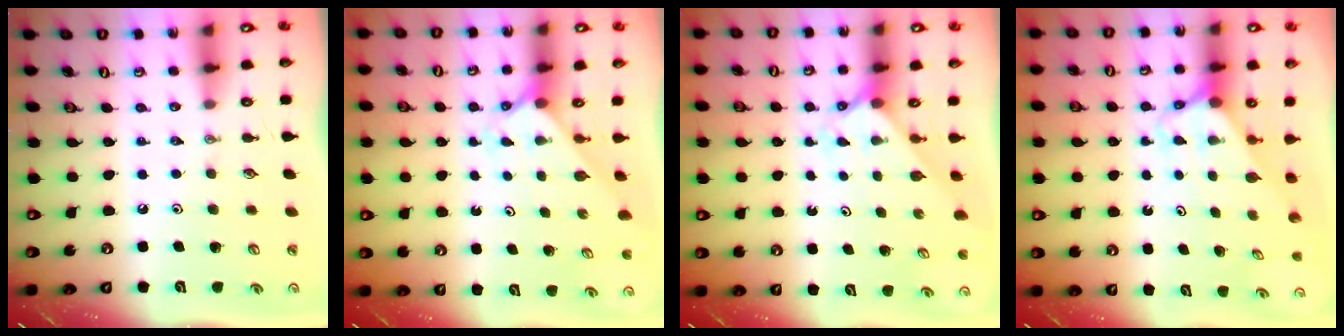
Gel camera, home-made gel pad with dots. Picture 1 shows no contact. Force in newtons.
{"total": 2.1, "press": 2.1, "slide": 0.2}
{"total": 2.1, "press": 2.1, "slide": 0.2}
{"total": 2.8, "press": 2.8, "slide": 0.1}